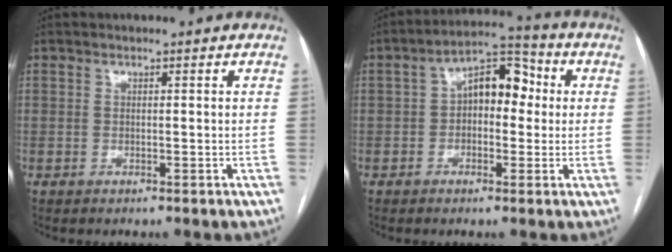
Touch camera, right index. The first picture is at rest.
{"total": 8.3, "force": [0.8, 4.6, 6.9], "torque": [-0.103, 0.042, 0.006]}